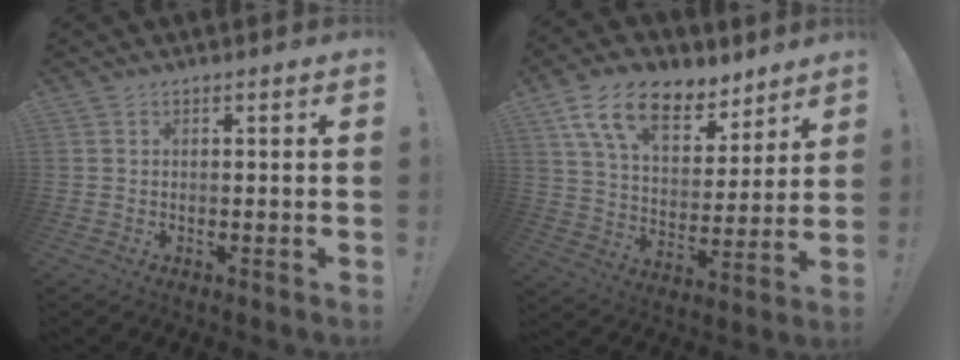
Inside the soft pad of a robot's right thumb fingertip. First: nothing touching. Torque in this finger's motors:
{"motor_torque": [-0.86, 2.03, 0.75, -0.03, 0.17]}